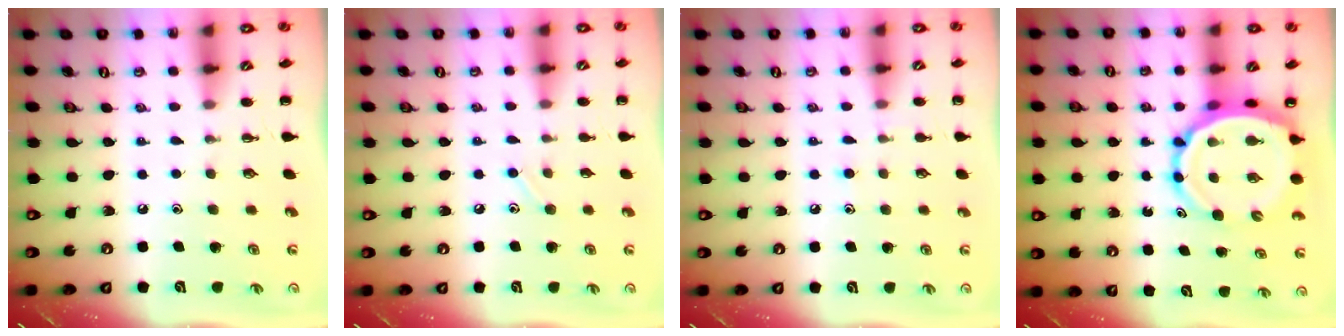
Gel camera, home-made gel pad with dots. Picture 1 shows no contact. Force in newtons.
{"total": 5.3, "press": 4.9, "slide": 2.0}
{"total": 7.6, "press": 7.4, "slide": 1.8}
{"total": 10.8, "press": 10.2, "slide": 3.4}